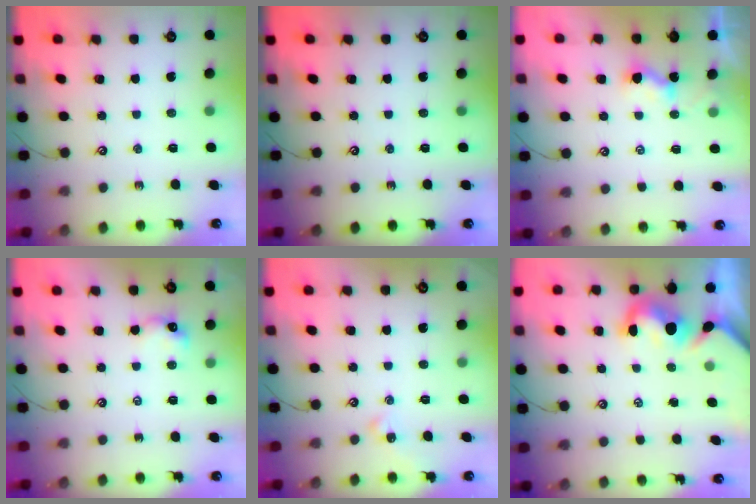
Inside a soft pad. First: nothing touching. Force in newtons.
{"total": 0.0}
{"total": 2.3, "press": 2.3, "slide": 0.3}
{"total": 2.9, "press": 2.9, "slide": 0.3}
{"total": 0.6, "press": 0.5, "slide": 0.3}
{"total": 3.0, "press": 2.8, "slide": 1.0}